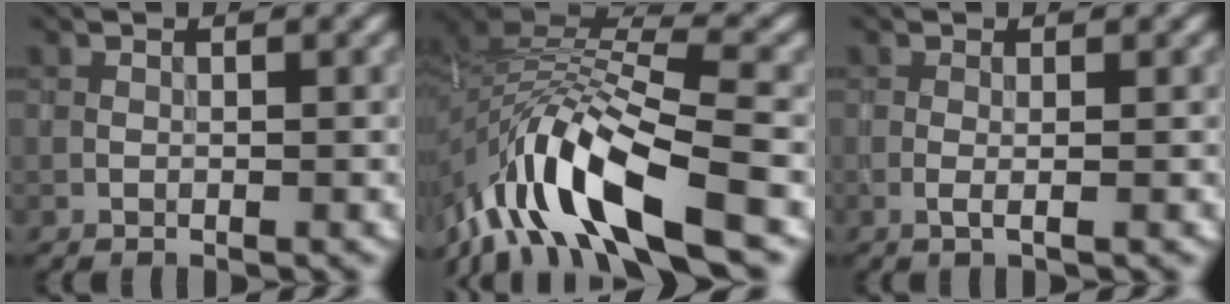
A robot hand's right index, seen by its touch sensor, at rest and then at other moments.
{"total": 11.3, "force": [-6.2, 3.5, 8.7], "torque": [-0.167, 0.012, -0.115]}
{"total": 1.0, "force": [-0.2, 0.1, 1.0], "torque": [-0.021, -0.003, -0.004]}